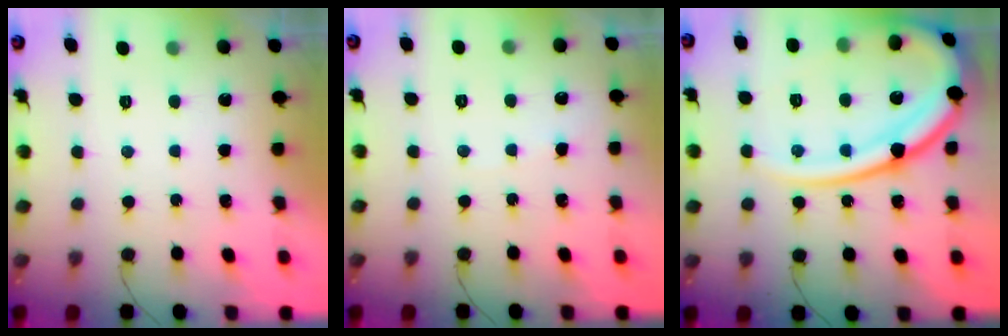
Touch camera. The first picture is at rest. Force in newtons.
{"total": 2.7, "press": 2.6, "slide": 0.4}
{"total": 23.3, "press": 23.1, "slide": 2.6}